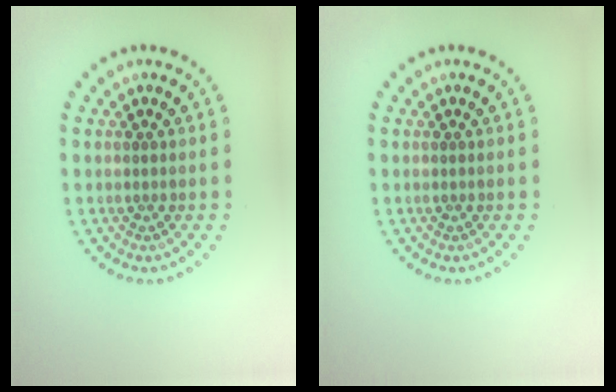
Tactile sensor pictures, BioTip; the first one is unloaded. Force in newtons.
{"total": 0.0}